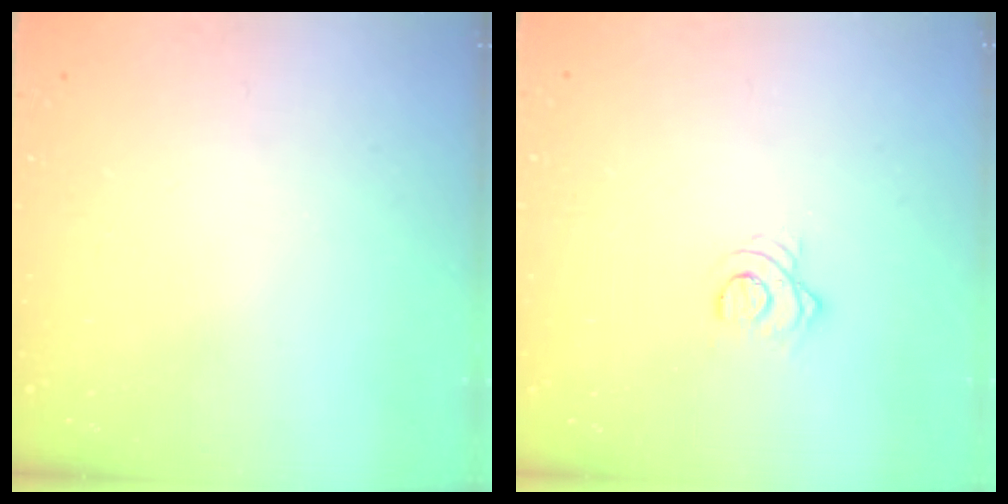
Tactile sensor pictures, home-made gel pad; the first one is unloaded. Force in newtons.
{"total": 3.6, "press": 3.6, "slide": 0.4}